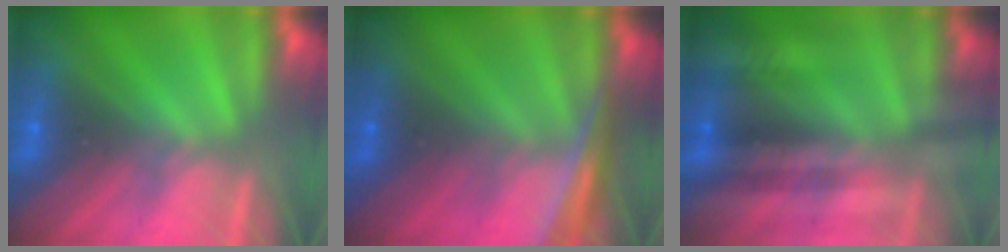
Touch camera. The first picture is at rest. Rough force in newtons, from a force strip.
{"total": 2.9}
{"total": 2.8}